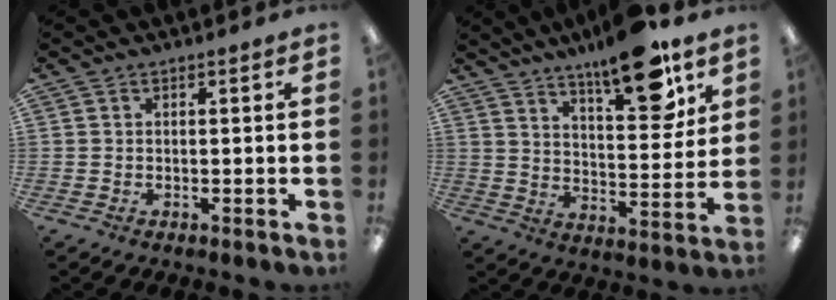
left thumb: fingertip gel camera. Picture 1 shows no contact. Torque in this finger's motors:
{"motor_torque": [0.27, 0.43, 1.55, -1.22, 0.10]}